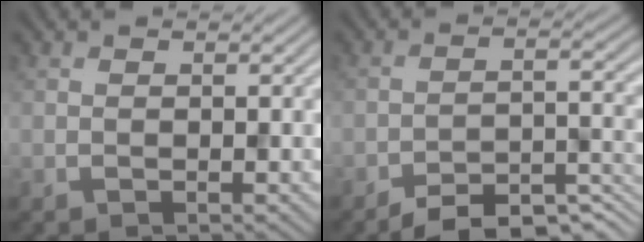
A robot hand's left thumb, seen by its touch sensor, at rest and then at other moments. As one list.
[{"total": 7.7, "force": [-6.4, 1.9, 3.8], "torque": [-0.055, 0.005, -0.104]}]